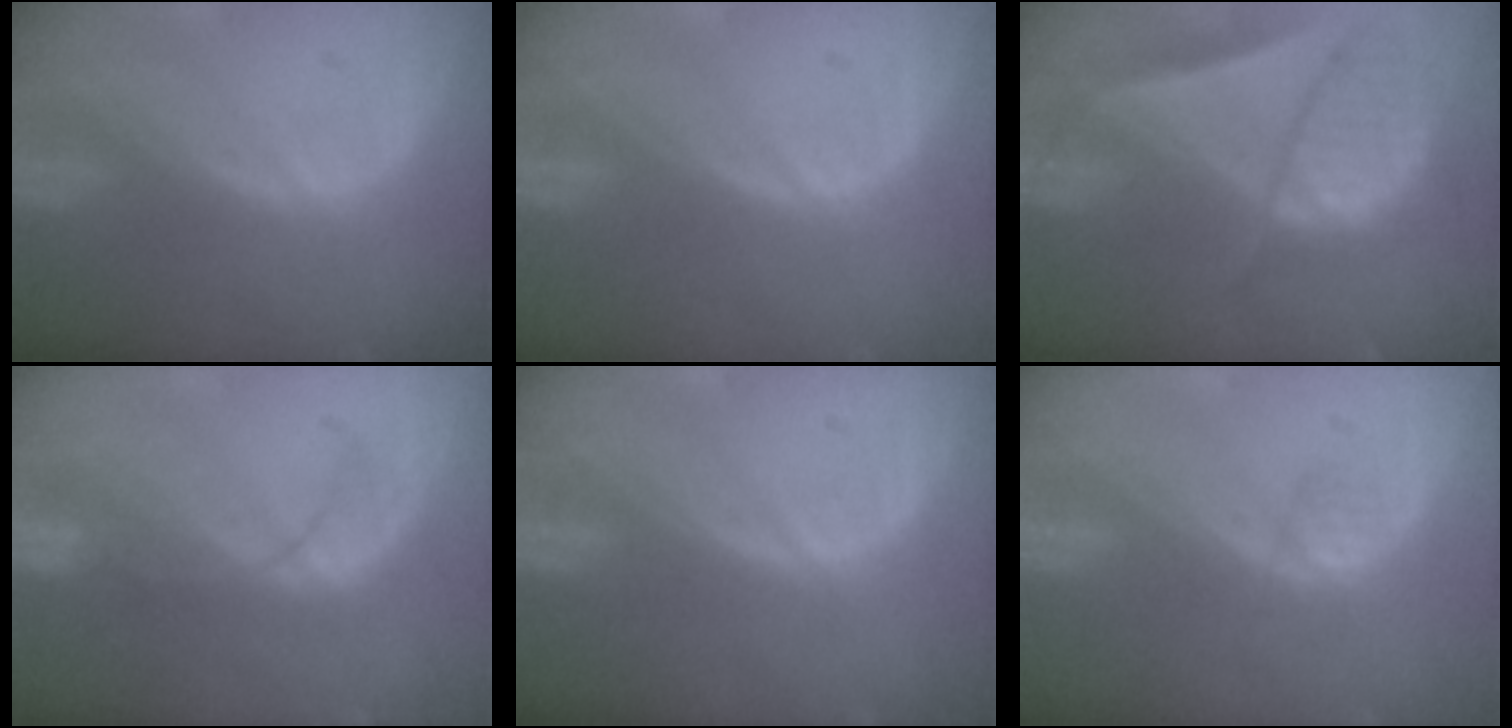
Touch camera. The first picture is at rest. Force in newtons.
{"total": 0.0}
{"total": 9.3, "press": 8.1, "slide": 4.7}
{"total": 5.1, "press": 5.1, "slide": 0.7}
{"total": 0.0}
{"total": 1.9, "press": 1.7, "slide": 0.8}